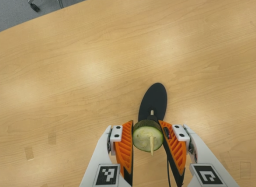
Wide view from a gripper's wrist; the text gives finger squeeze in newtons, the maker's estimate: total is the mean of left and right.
{"total": 9.4, "left": 8.4, "right": 10.3}